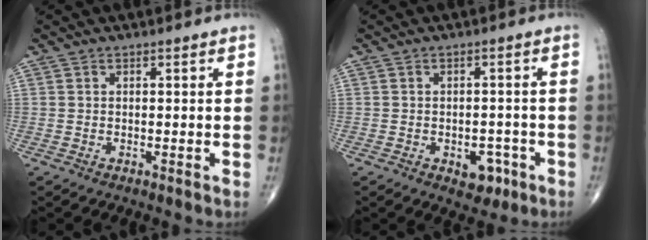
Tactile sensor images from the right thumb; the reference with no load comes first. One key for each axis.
{"total": 4.7, "fx": -2.1, "fy": 3.1, "fz": 2.9, "tx": -0.015, "ty": 0.015, "tz": -0.023}